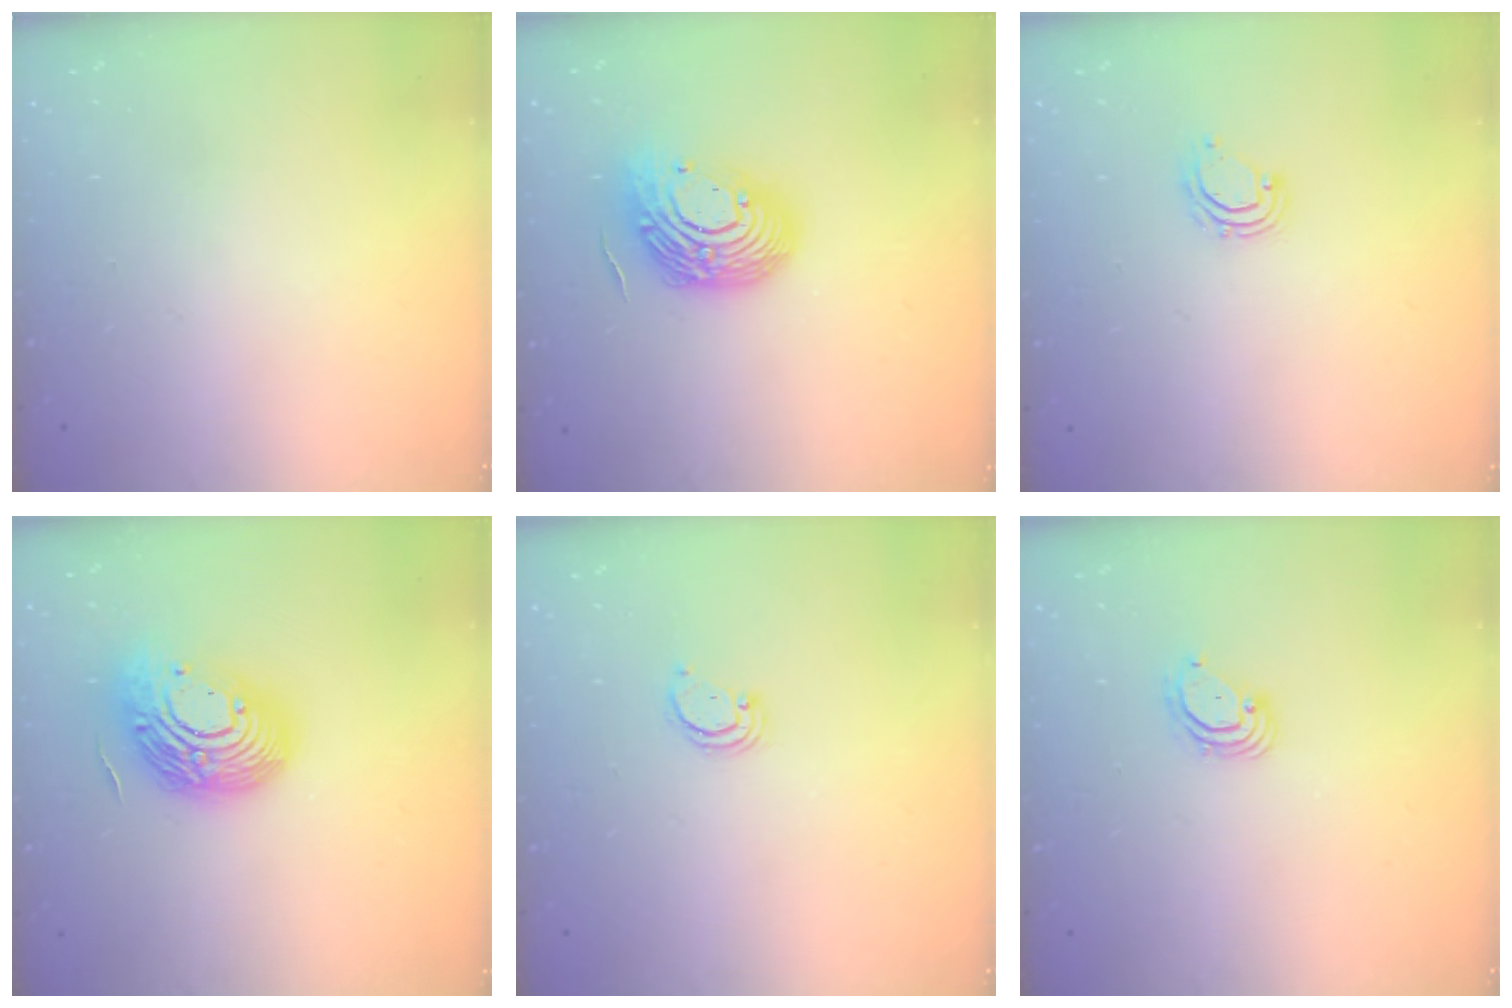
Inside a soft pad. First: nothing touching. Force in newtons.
{"total": 15.4, "press": 15.3, "slide": 1.4}
{"total": 5.4, "press": 5.4, "slide": 0.3}
{"total": 17.5, "press": 17.5, "slide": 1.3}
{"total": 2.1, "press": 2.1, "slide": 0.2}
{"total": 3.9, "press": 3.9, "slide": 0.1}